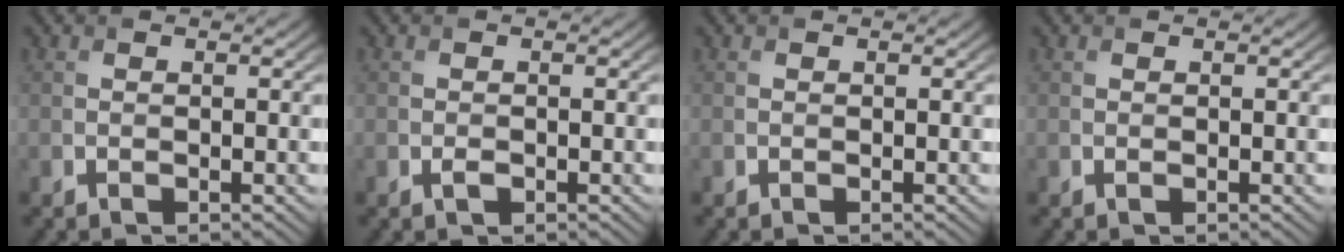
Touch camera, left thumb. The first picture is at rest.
{"total": 0.7, "force": [-0.3, 0.4, 0.5], "torque": [-0.010, -0.002, -0.005]}
{"total": 0.0}
{"total": 0.0}